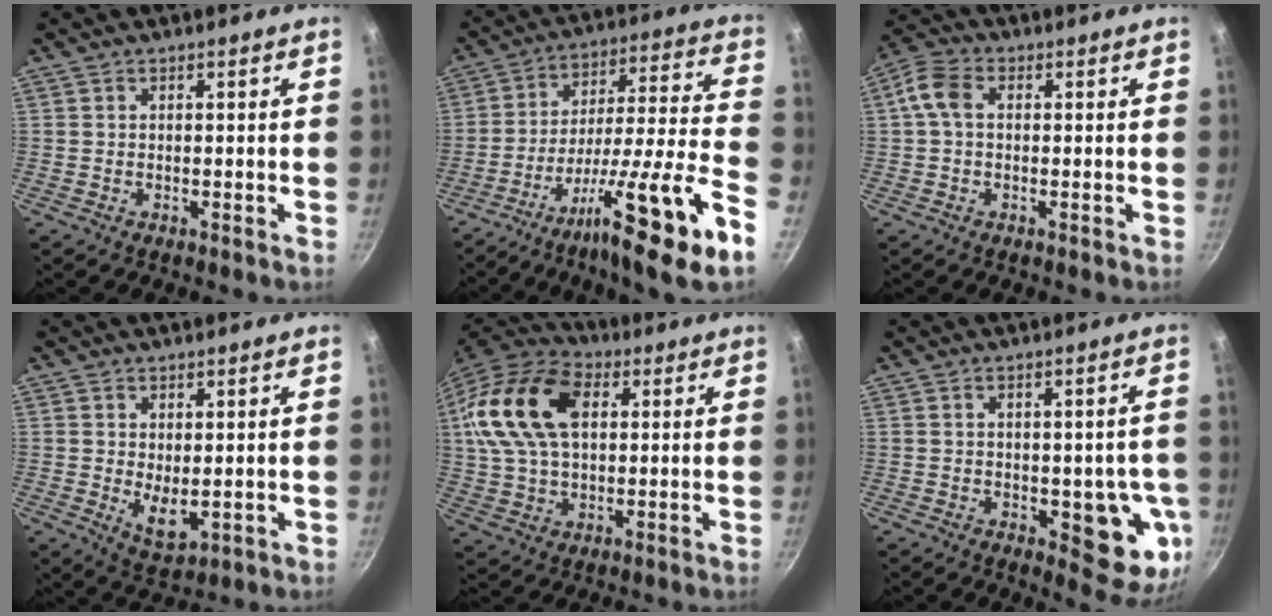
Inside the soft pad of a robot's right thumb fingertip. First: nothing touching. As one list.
[{"total": 23.0, "force": [-12.1, 2.0, 19.5], "torque": [-0.279, 0.045, -0.196]}, {"total": 5.6, "force": [0.5, 3.8, 4.0], "torque": [-0.087, 0.015, -0.002]}, {"total": 5.2, "force": [0.5, 3.0, 4.3], "torque": [-0.063, -0.020, 0.020]}, {"total": 20.5, "force": [4.9, 12.9, 15.2], "torque": [-0.281, 0.018, 0.081]}, {"total": 11.8, "force": [-2.0, 5.1, 10.5], "torque": [-0.078, -0.007, -0.019]}]